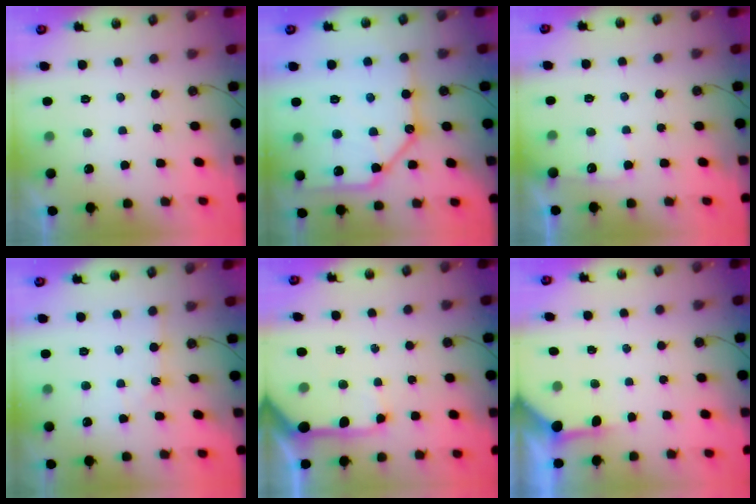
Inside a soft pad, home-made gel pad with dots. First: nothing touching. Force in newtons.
{"total": 17.5, "press": 17.4, "slide": 2.2}
{"total": 5.0, "press": 5.0, "slide": 0.5}
{"total": 2.1, "press": 2.1, "slide": 0.3}
{"total": 11.5, "press": 11.5, "slide": 1.3}
{"total": 4.0, "press": 4.0, "slide": 0.5}